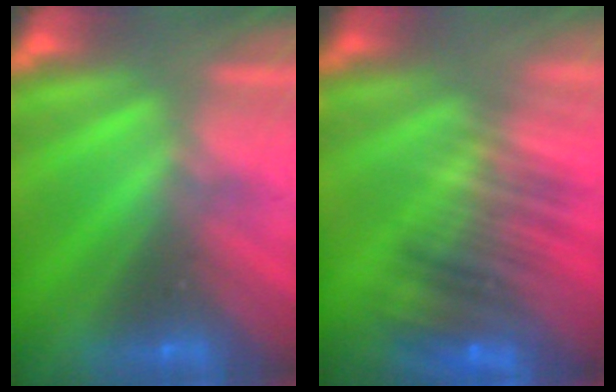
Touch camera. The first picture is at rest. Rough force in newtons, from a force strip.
{"total": 6.9}